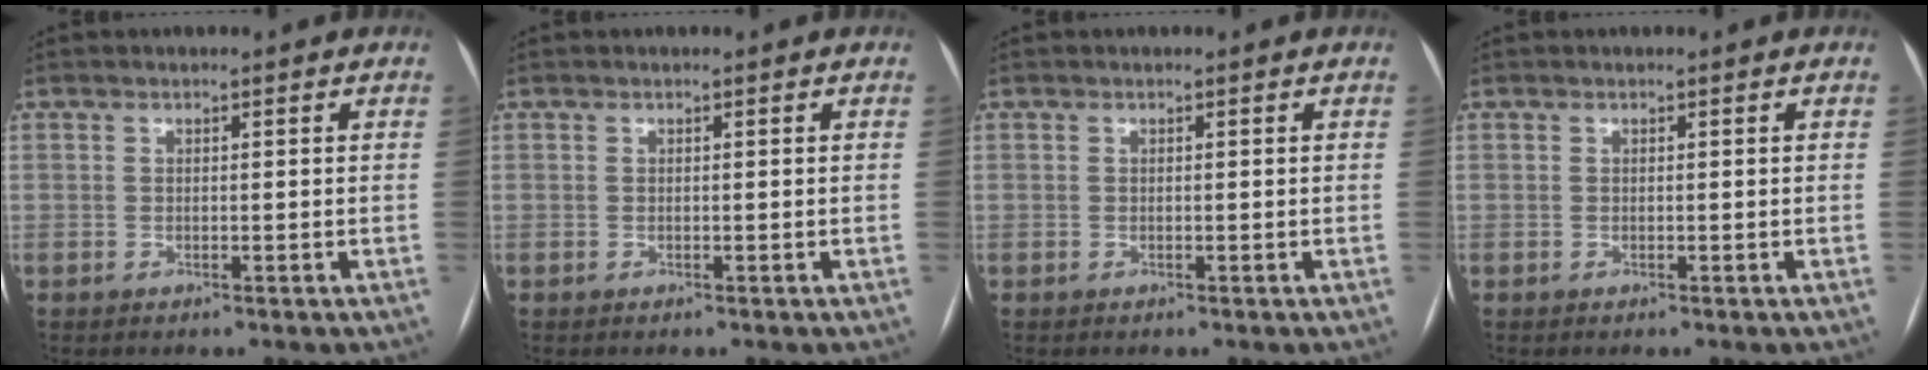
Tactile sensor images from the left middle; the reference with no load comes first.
{"total": 0.0}
{"total": 0.0}
{"total": 0.0}